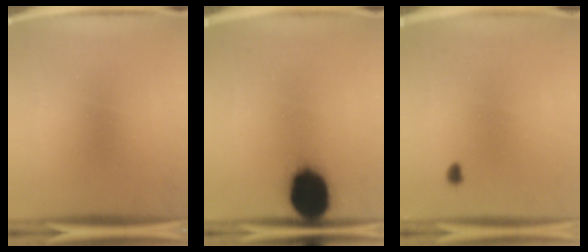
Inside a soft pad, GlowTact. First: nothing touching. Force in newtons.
{"total": 17.2}
{"total": 0.9}